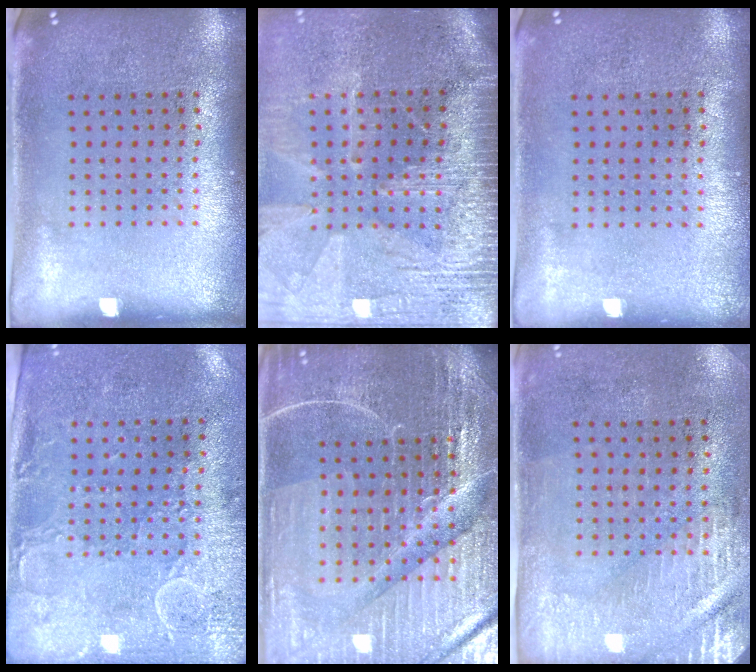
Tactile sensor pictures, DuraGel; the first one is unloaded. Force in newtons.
{"total": 3.6, "press": 3.3, "slide": 1.6}
{"total": 0.0}
{"total": 3.0, "press": 2.4, "slide": 1.7}
{"total": 5.3, "press": 4.9, "slide": 1.9}
{"total": 2.9, "press": 2.5, "slide": 1.5}